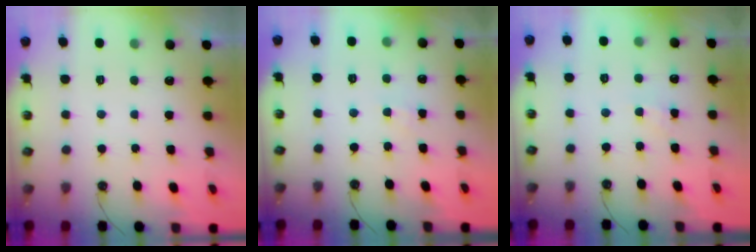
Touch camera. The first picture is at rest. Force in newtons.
{"total": 2.5, "press": 2.5, "slide": 0.5}
{"total": 2.0, "press": 2.0, "slide": 0.3}